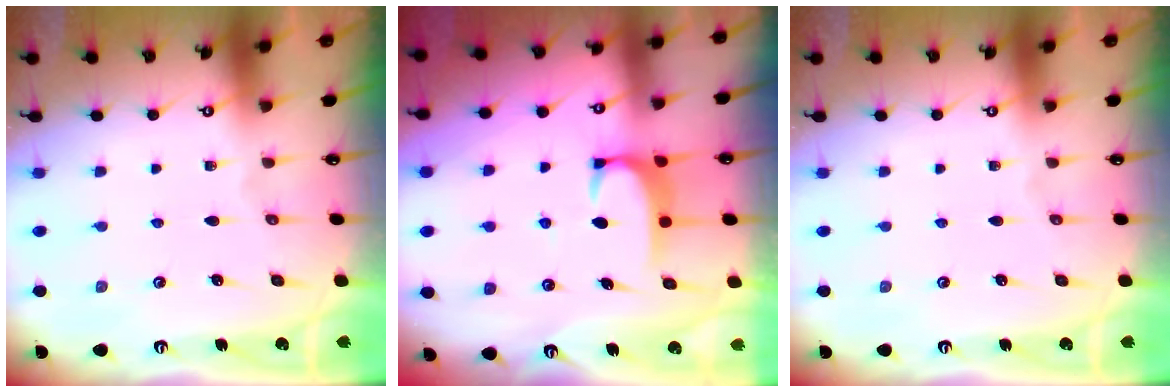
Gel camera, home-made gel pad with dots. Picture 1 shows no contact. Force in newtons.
{"total": 1.9, "press": 1.8, "slide": 0.5}
{"total": 0.0}